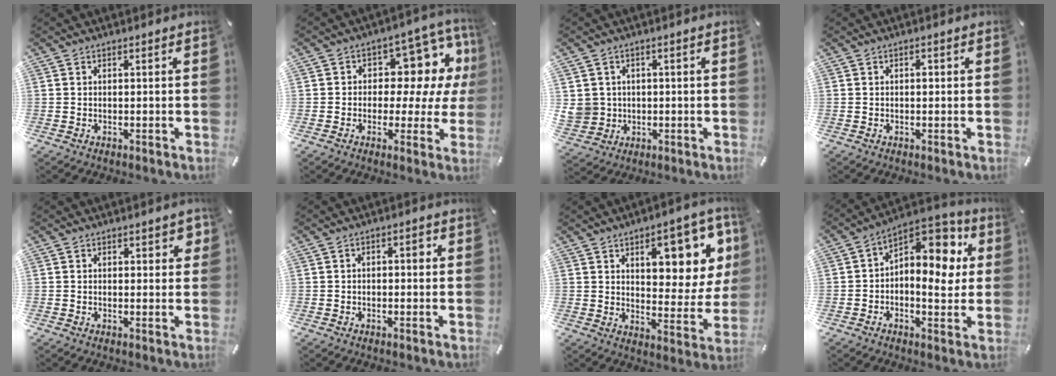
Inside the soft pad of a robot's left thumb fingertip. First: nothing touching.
{"total": 11.6, "force": [3.7, 7.7, 7.9], "torque": [-0.089, -0.040, 0.061]}
{"total": 5.7, "force": [0.5, 5.7, 0.6], "torque": [-0.038, 0.000, 0.010]}
{"total": 1.0, "force": [0.1, 0.6, 0.7], "torque": [-0.015, 0.003, 0.001]}
{"total": 2.1, "force": [0.6, 1.2, 1.6], "torque": [-0.017, 0.000, 0.006]}
{"total": 2.6, "force": [-0.4, 1.5, 2.1], "torque": [-0.031, 0.009, -0.012]}
{"total": 15.3, "force": [7.4, 7.6, 11.0], "torque": [-0.132, -0.044, 0.121]}
{"total": 11.9, "force": [3.0, 7.8, 8.5], "torque": [-0.105, -0.037, 0.048]}